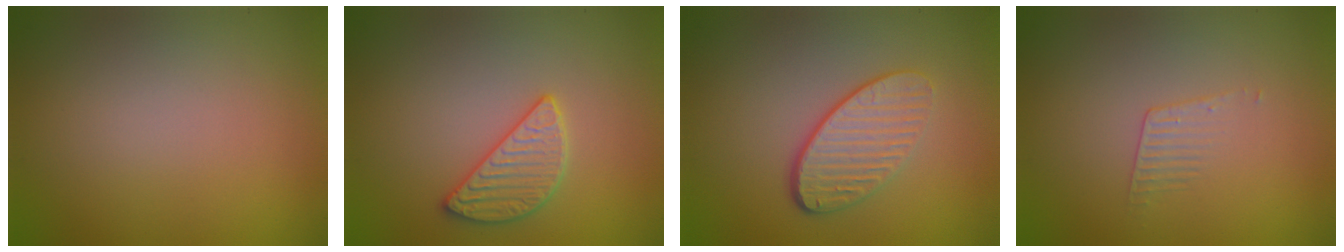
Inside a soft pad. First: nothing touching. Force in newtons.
{"total": 2.7, "press": 2.7, "slide": 0.4}
{"total": 4.3, "press": 3.2, "slide": 2.9}
{"total": 1.1, "press": 0.2, "slide": 1.1}